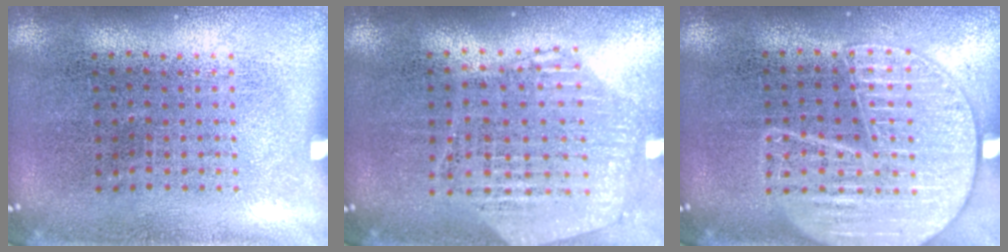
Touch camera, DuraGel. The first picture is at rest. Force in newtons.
{"total": 1.1, "press": 1.1, "slide": 0.2}
{"total": 2.0, "press": 2.0, "slide": 0.2}